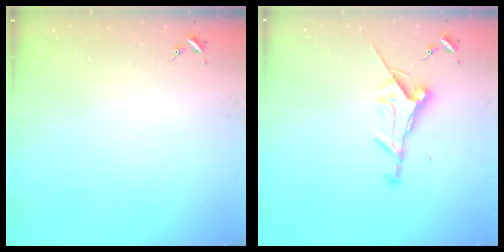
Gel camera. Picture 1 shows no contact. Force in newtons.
{"total": 11.6, "press": 11.6, "slide": 1.2}